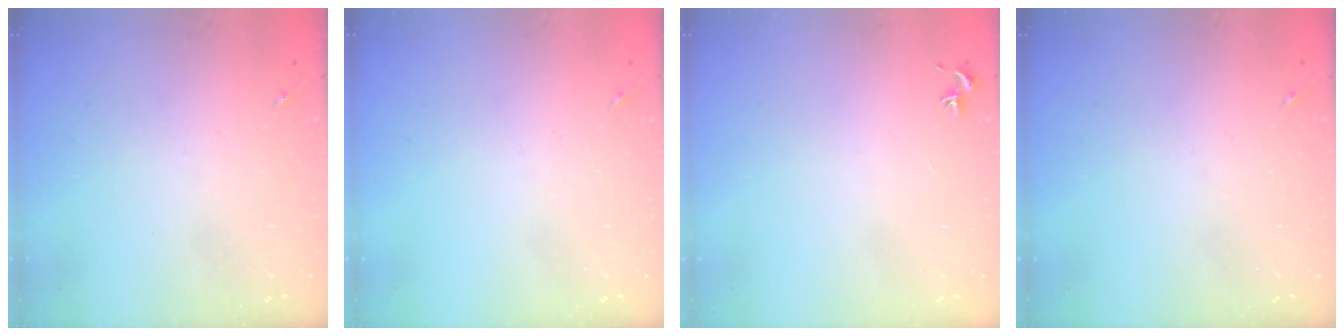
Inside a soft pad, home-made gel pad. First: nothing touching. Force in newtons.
{"total": 0.0}
{"total": 0.7, "press": 0.5, "slide": 0.4}
{"total": 0.0}